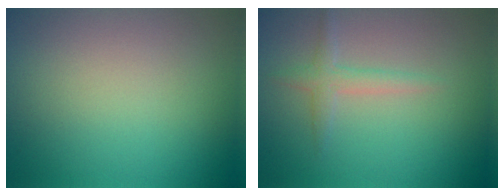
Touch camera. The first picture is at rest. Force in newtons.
{"total": 1.7, "press": 1.7, "slide": 0.1}